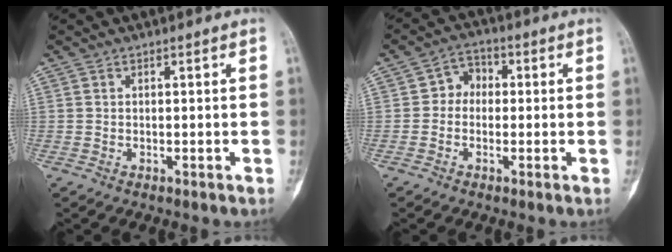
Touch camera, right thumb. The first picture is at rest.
{"total": 4.7, "force": [-0.2, 4.0, 2.4], "torque": [-0.016, 0.018, -0.016]}